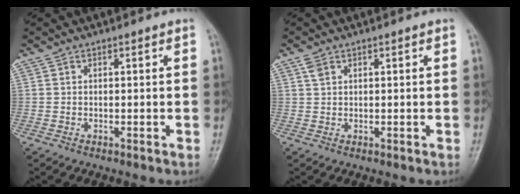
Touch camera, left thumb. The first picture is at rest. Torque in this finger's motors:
{"motor_torque": [0.12, 0.08, 0.23, -0.13, 0.01]}